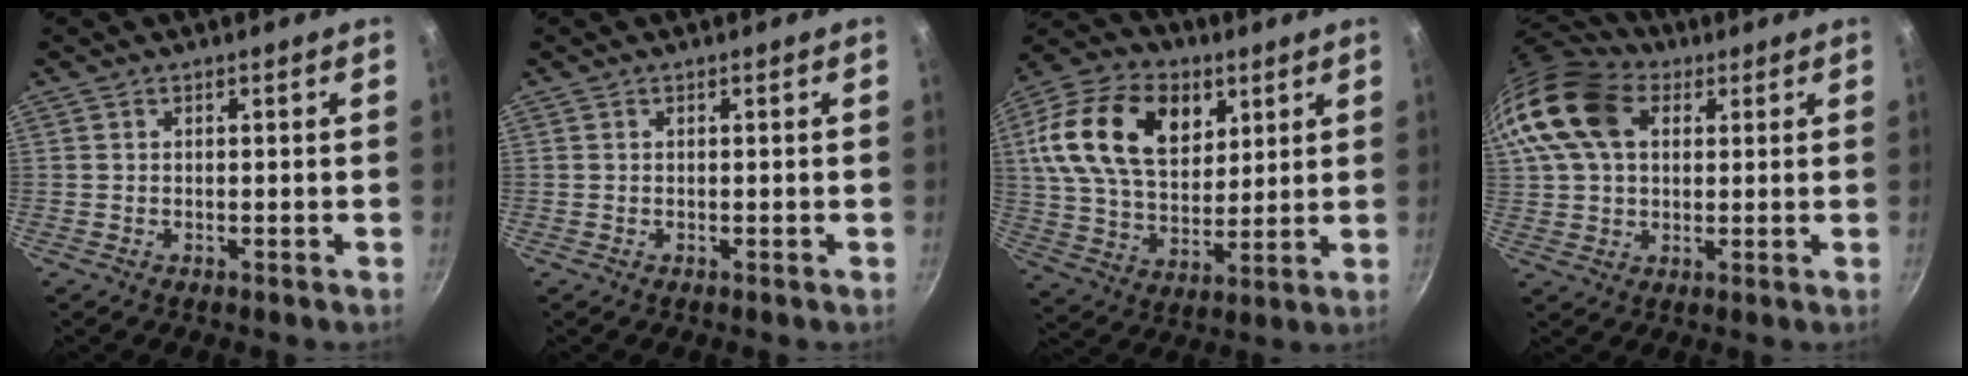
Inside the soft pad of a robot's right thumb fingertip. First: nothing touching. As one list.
[{"total": 0.0}, {"total": 22.0, "force": [7.7, 14.6, 14.6], "torque": [-0.243, -0.013, 0.128]}, {"total": 18.8, "force": [5.8, 13.0, 12.2], "torque": [-0.254, 0.022, 0.094]}]